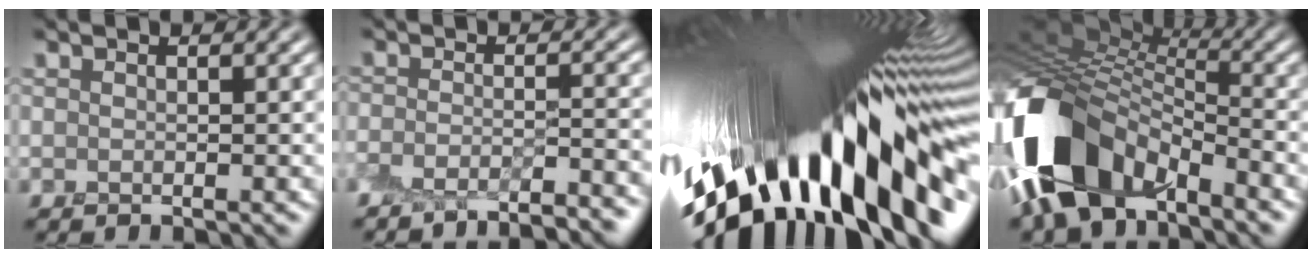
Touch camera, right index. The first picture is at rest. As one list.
[{"total": 5.7, "force": [-5.4, 0.7, 1.8], "torque": [-0.030, -0.002, -0.081]}, {"total": 20.4, "force": [-3.8, 6.0, 19.2], "torque": [-0.307, -0.049, -0.061]}, {"total": 11.9, "force": [-6.1, 7.0, 7.5], "torque": [-0.156, -0.004, -0.120]}]